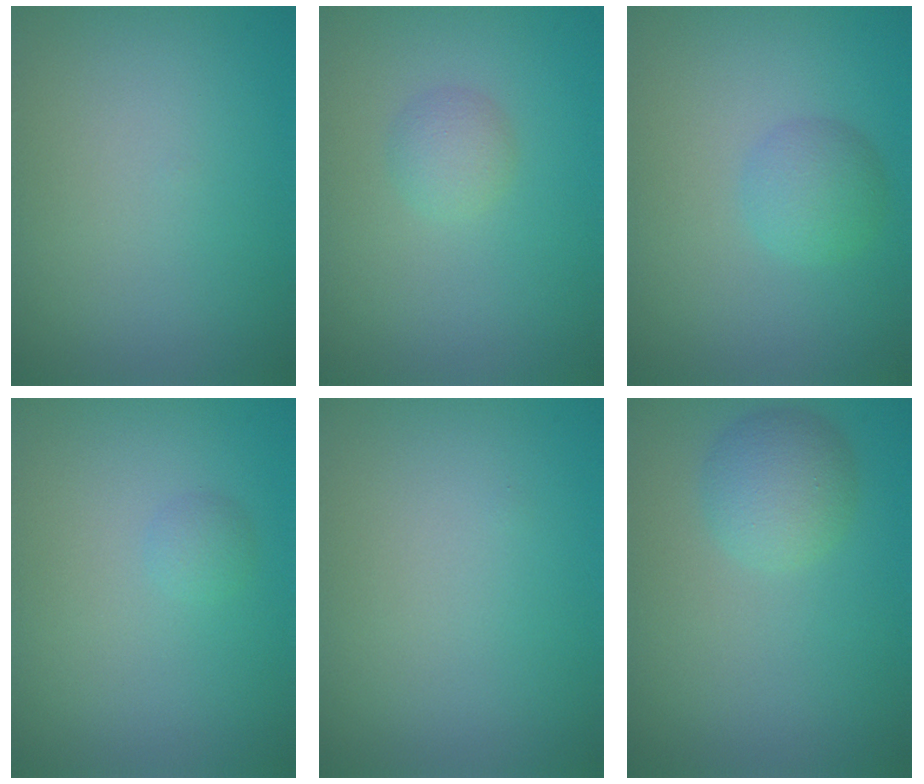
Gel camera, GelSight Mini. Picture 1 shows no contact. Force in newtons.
{"total": 1.5, "press": 1.5, "slide": 0.0}
{"total": 2.2, "press": 2.2, "slide": 0.0}
{"total": 0.9, "press": 0.8, "slide": 0.0}
{"total": 0.0}
{"total": 2.9, "press": 2.9, "slide": 0.1}